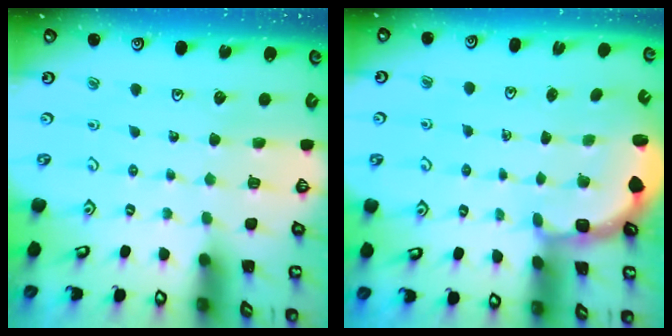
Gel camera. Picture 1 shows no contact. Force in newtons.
{"total": 2.8, "press": 2.2, "slide": 1.7}